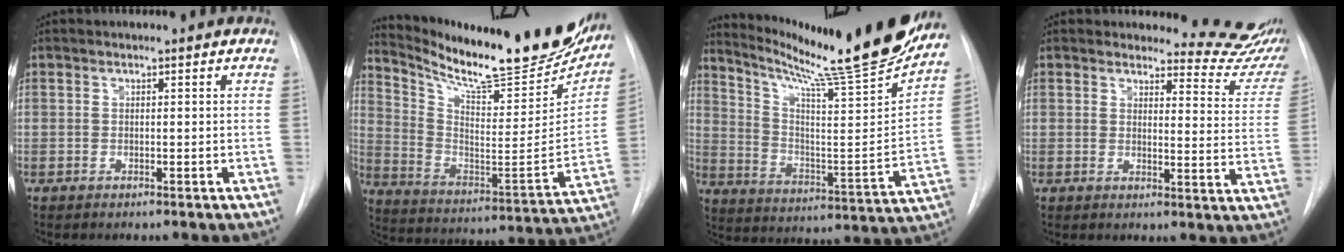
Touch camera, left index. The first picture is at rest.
{"total": 28.0, "force": [23.7, 4.9, 14.0], "torque": [-0.228, -0.067, 0.336]}
{"total": 24.7, "force": [21.7, -0.8, 11.9], "torque": [-0.195, -0.085, 0.312]}
{"total": 11.6, "force": [11.5, 1.4, 0.5], "torque": [0.023, -0.098, 0.100]}